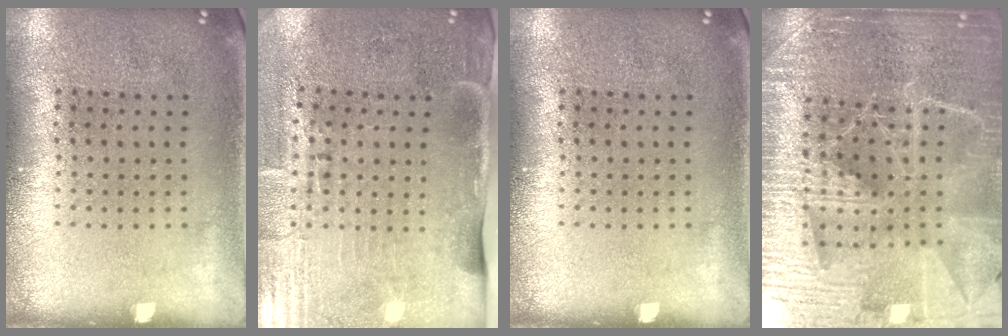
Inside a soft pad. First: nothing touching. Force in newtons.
{"total": 4.5, "press": 3.7, "slide": 2.6}
{"total": 0.0}
{"total": 4.8, "press": 4.5, "slide": 1.7}